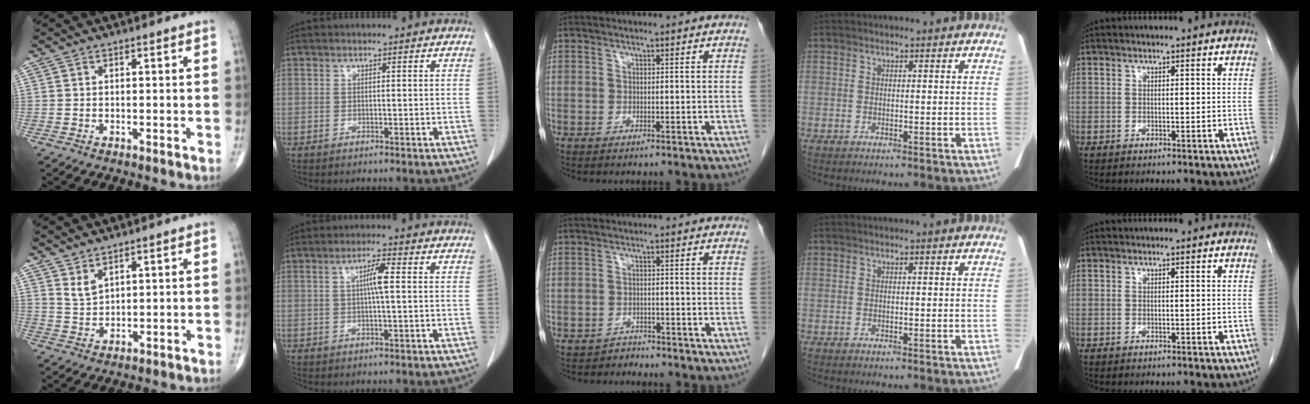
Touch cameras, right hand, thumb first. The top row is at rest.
{"thumb": {"total": 3.0, "force": [2.3, 1.1, 1.6], "torque": [-0.027, -0.023, 0.051]}, "index": {"total": 3.5, "force": [0.5, 0.3, 3.5], "torque": [-0.066, 0.005, 0.006]}, "middle": {"total": 1.5, "force": [-1.3, 0.3, -0.6], "torque": [0.014, -0.003, -0.024]}}